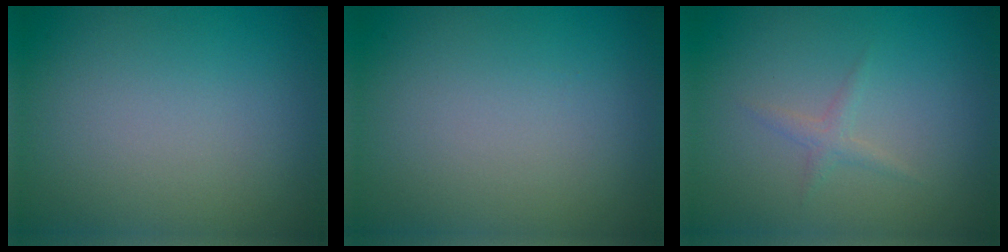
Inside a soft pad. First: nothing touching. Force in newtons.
{"total": 0.0}
{"total": 1.0, "press": 1.0, "slide": 0.1}